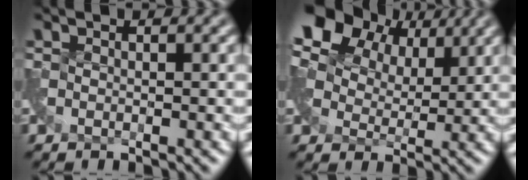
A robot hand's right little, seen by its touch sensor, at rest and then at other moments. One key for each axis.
{"total": 11.4, "fx": 6.4, "fy": 6.6, "fz": 6.7, "tx": -0.152, "ty": 0.034, "tz": 0.101}